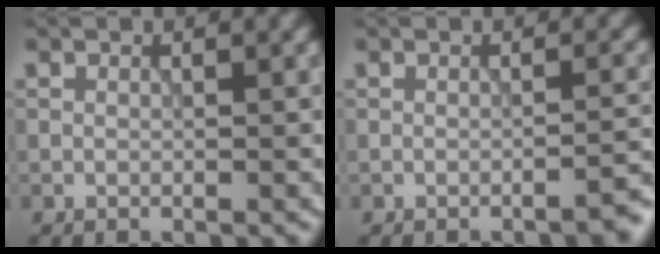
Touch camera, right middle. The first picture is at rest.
{"total": 1.9, "force": [-1.5, 0.3, 1.1], "torque": [-0.003, 0.009, -0.025]}